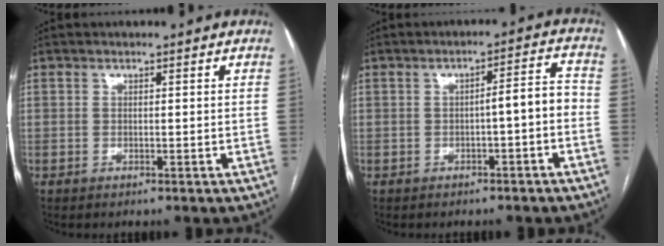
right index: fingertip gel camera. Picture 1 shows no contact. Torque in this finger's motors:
{"motor_torque": [0.72, -0.37, 0.41, 0.09]}